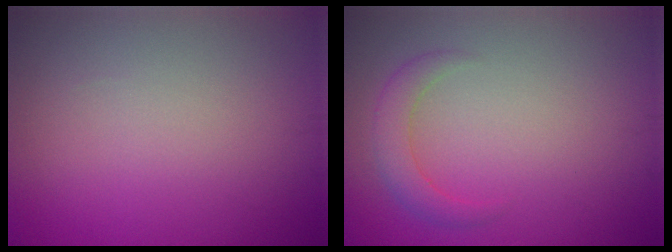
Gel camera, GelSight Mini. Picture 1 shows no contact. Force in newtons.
{"total": 2.2, "press": 2.2, "slide": 0.1}